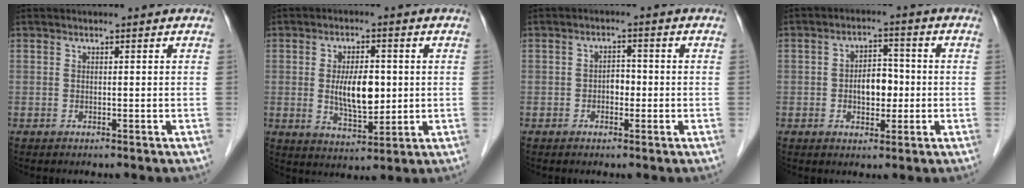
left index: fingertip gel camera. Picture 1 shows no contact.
{"total": 7.7, "force": [0.3, 3.2, 7.0], "torque": [-0.129, -0.004, 0.010]}
{"total": 2.4, "force": [-0.6, 1.5, 1.7], "torque": [-0.022, 0.009, -0.011]}
{"total": 5.3, "force": [-0.7, 3.1, 4.2], "torque": [-0.070, 0.013, -0.011]}